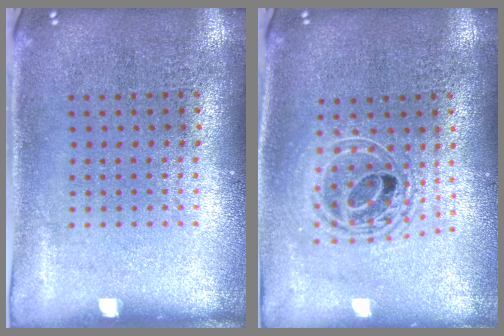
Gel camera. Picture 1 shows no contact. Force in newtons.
{"total": 1.8, "press": 1.5, "slide": 1.0}